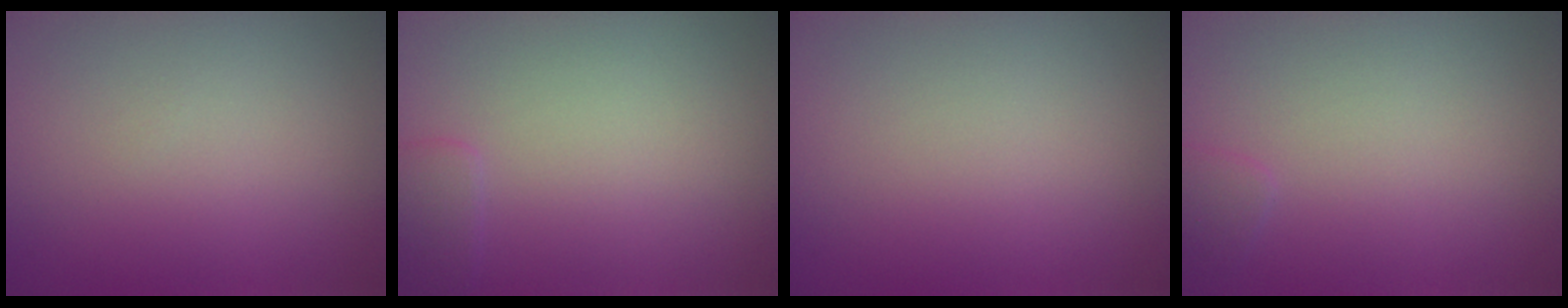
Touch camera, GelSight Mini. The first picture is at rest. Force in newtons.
{"total": 1.2, "press": 1.2, "slide": 0.1}
{"total": 0.0}
{"total": 0.8, "press": 0.7, "slide": 0.2}